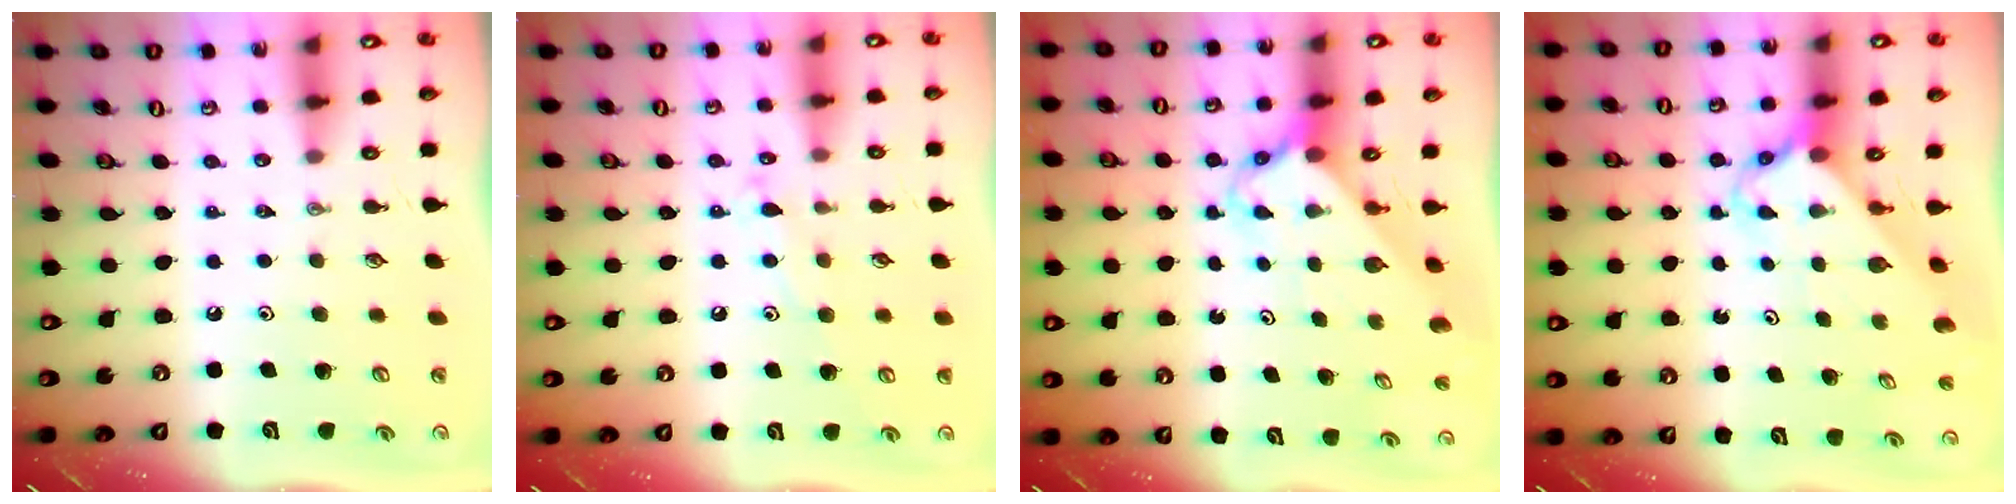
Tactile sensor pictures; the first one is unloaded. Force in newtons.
{"total": 8.1, "press": 8.0, "slide": 0.6}
{"total": 2.8, "press": 2.8, "slide": 0.2}
{"total": 2.8, "press": 2.8, "slide": 0.2}